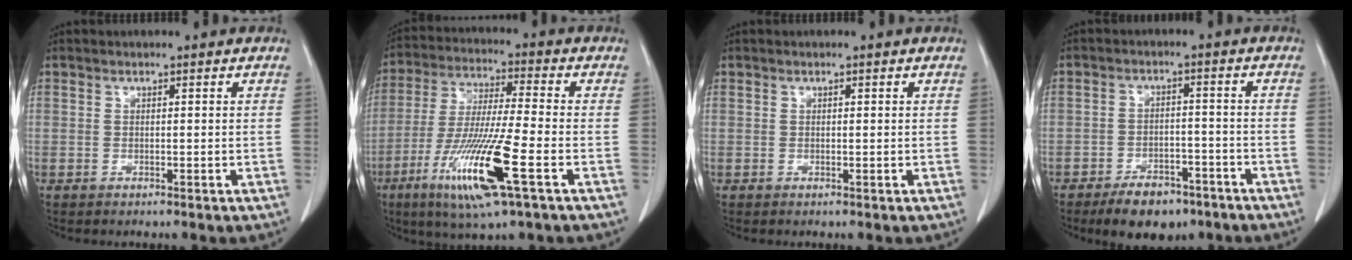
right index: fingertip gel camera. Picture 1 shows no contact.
{"total": 15.4, "force": [-6.3, 0.5, 14.0], "torque": [-0.286, -0.030, -0.116]}
{"total": 0.0}
{"total": 8.0, "force": [-5.9, 3.9, 3.9], "torque": [-0.061, 0.002, -0.091]}